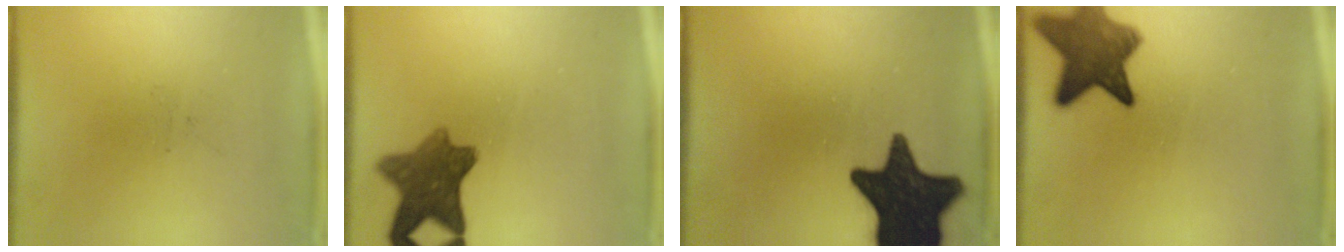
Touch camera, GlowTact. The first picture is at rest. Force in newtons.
{"total": 8.5}
{"total": 17.3}
{"total": 9.3}